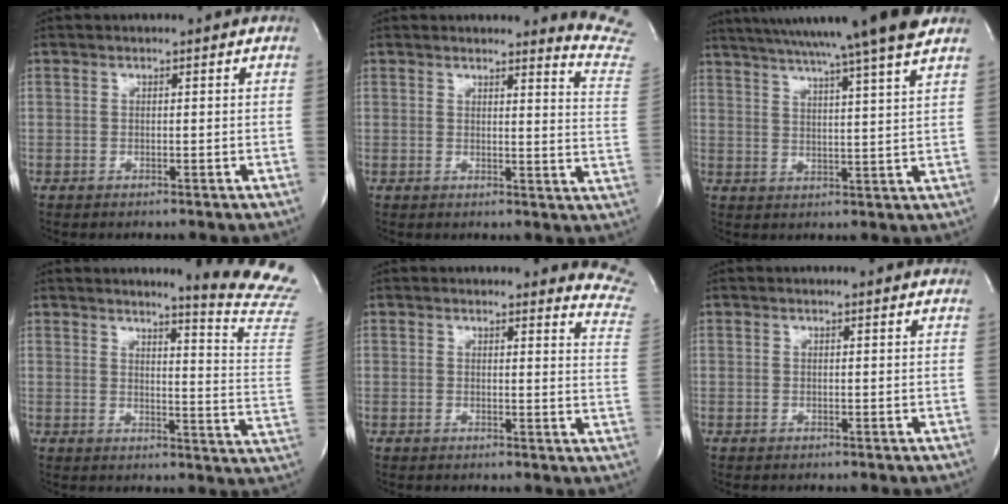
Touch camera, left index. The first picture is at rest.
{"total": 9.1, "force": [9.0, -1.1, 0.0], "torque": [0.006, -0.133, 0.067]}
{"total": 19.3, "force": [16.2, -1.1, 10.4], "torque": [-0.182, -0.008, 0.222]}
{"total": 14.0, "force": [13.2, -2.5, 4.1], "torque": [-0.057, -0.149, 0.134]}
{"total": 10.5, "force": [10.5, 0.9, 0.9], "torque": [0.025, -0.097, 0.069]}
{"total": 2.6, "force": [2.5, 0.5, 0.6], "torque": [-0.015, 0.005, 0.018]}